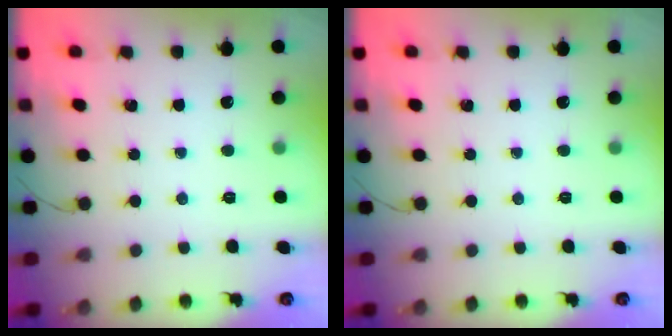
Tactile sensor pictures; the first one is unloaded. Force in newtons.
{"total": 0.0}